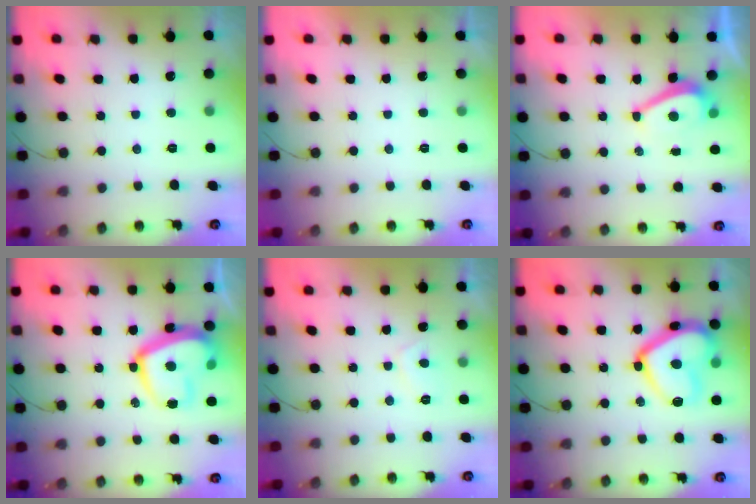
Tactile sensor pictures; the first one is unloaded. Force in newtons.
{"total": 2.3, "press": 2.3, "slide": 0.4}
{"total": 5.1, "press": 5.1, "slide": 0.6}
{"total": 17.8, "press": 17.7, "slide": 1.9}
{"total": 1.9, "press": 1.8, "slide": 0.7}
{"total": 18.9, "press": 18.9, "slide": 1.4}